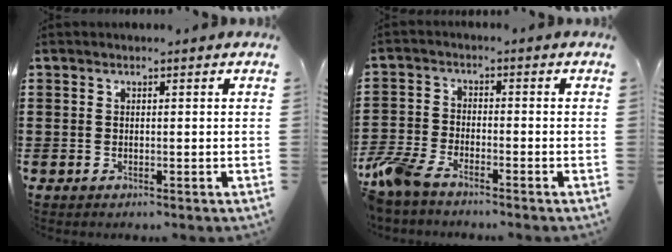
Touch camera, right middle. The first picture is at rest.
{"total": 5.3, "force": [-4.5, 1.4, 2.4], "torque": [-0.082, -0.010, -0.098]}